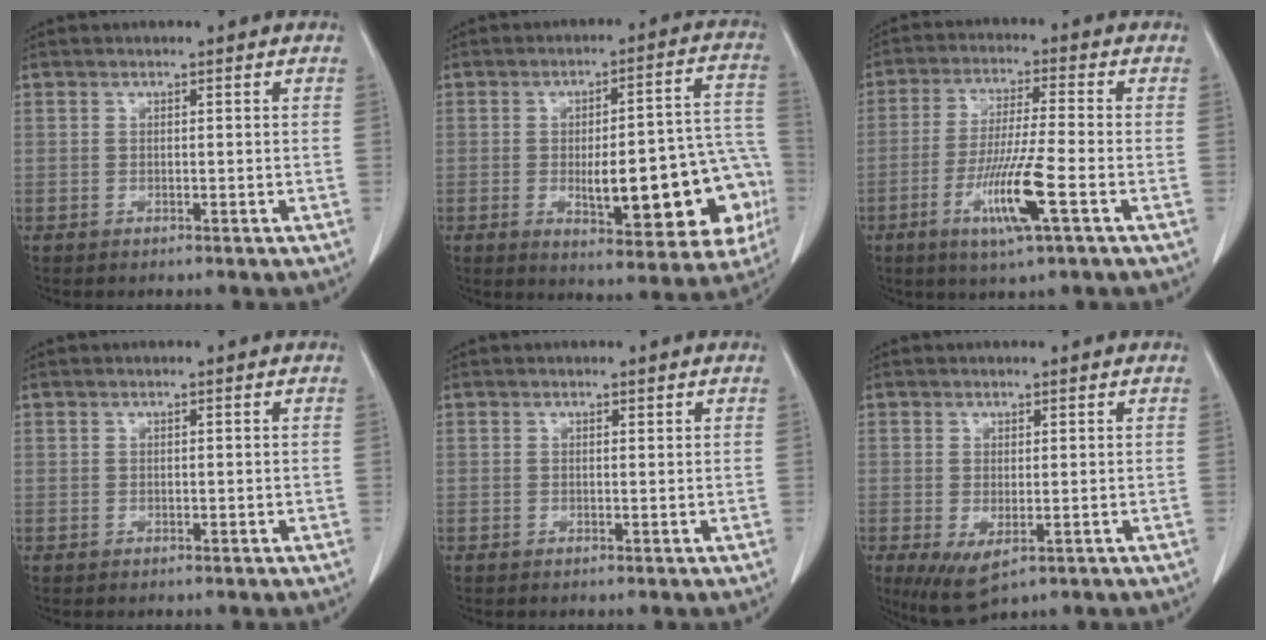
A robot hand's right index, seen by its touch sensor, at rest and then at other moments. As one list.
[{"total": 19.9, "force": [-4.5, 5.5, 18.5], "torque": [-0.171, 0.035, -0.036]}, {"total": 10.1, "force": [-3.9, -0.2, 9.4], "torque": [-0.181, -0.018, -0.073]}, {"total": 0.0}, {"total": 0.0}, {"total": 4.9, "force": [-1.6, 1.9, 4.2], "torque": [-0.079, -0.021, -0.012]}]